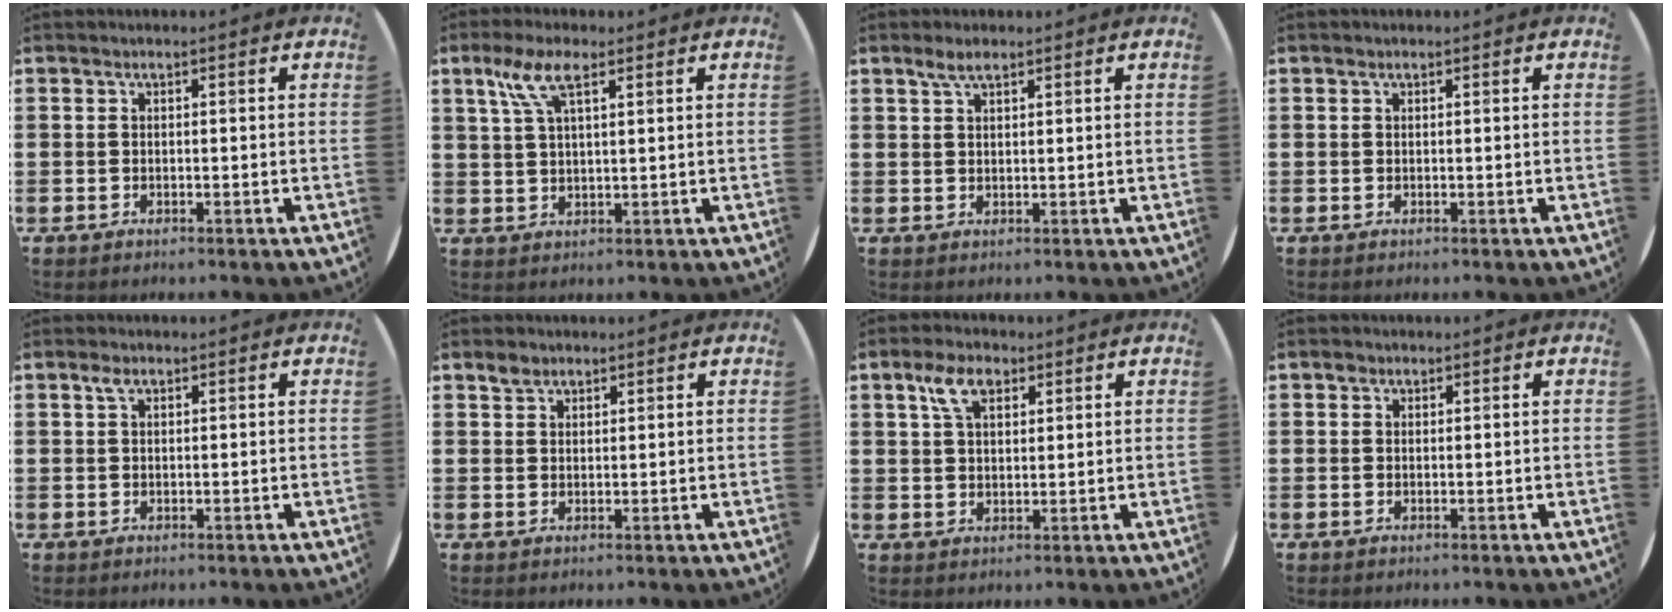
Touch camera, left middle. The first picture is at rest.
{"total": 5.5, "force": [3.1, 1.7, 4.3], "torque": [-0.093, 0.010, 0.054]}
{"total": 2.3, "force": [1.7, 0.7, 1.3], "torque": [-0.020, 0.002, 0.029]}
{"total": 0.0}
{"total": 1.3, "force": [0.6, 0.7, 0.8], "torque": [-0.010, 0.002, 0.009]}
{"total": 1.9, "force": [1.6, 1.0, 0.4], "torque": [-0.001, 0.000, 0.029]}
{"total": 4.9, "force": [2.9, 2.6, 3.0], "torque": [-0.060, 0.007, 0.051]}
{"total": 0.8, "force": [0.6, 0.5, 0.1], "torque": [0.006, 0.000, 0.010]}